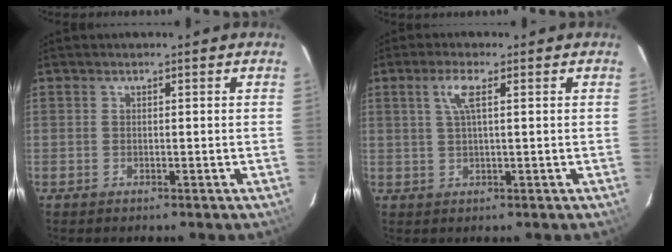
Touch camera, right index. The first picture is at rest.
{"total": 3.6, "force": [1.3, 0.3, 3.4], "torque": [-0.069, 0.004, 0.025]}